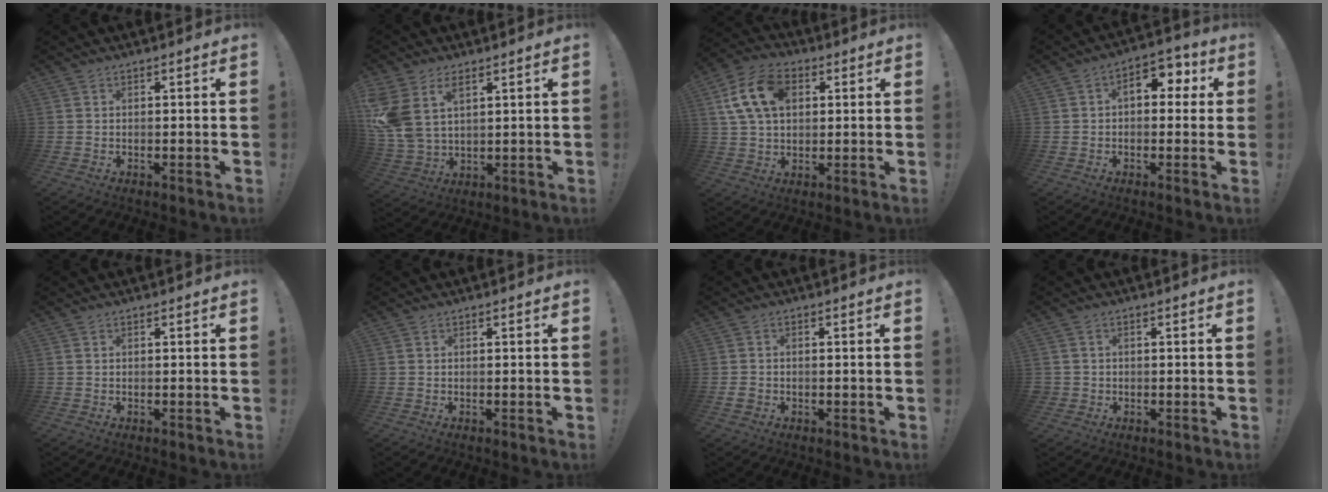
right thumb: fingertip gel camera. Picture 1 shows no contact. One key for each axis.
{"total": 10.6, "fx": 5.3, "fy": 6.6, "fz": 6.4, "tx": -0.136, "ty": -0.025, "tz": 0.106}
{"total": 15.0, "fx": 4.8, "fy": 10.3, "fz": 9.8, "tx": -0.179, "ty": -0.006, "tz": 0.091}
{"total": 8.5, "fx": 2.0, "fy": 5.4, "fz": 6.2, "tx": -0.083, "ty": 0.003, "tz": 0.034}
{"total": 0.0}
{"total": 0.0}
{"total": 2.0, "fx": -0.6, "fy": 1.6, "fz": 1.0, "tx": -0.015, "ty": 0.004, "tz": -0.010}
{"total": 1.6, "fx": -0.1, "fy": 1.6, "fz": 0.4, "tx": 0.001, "ty": -0.001, "tz": -0.003}